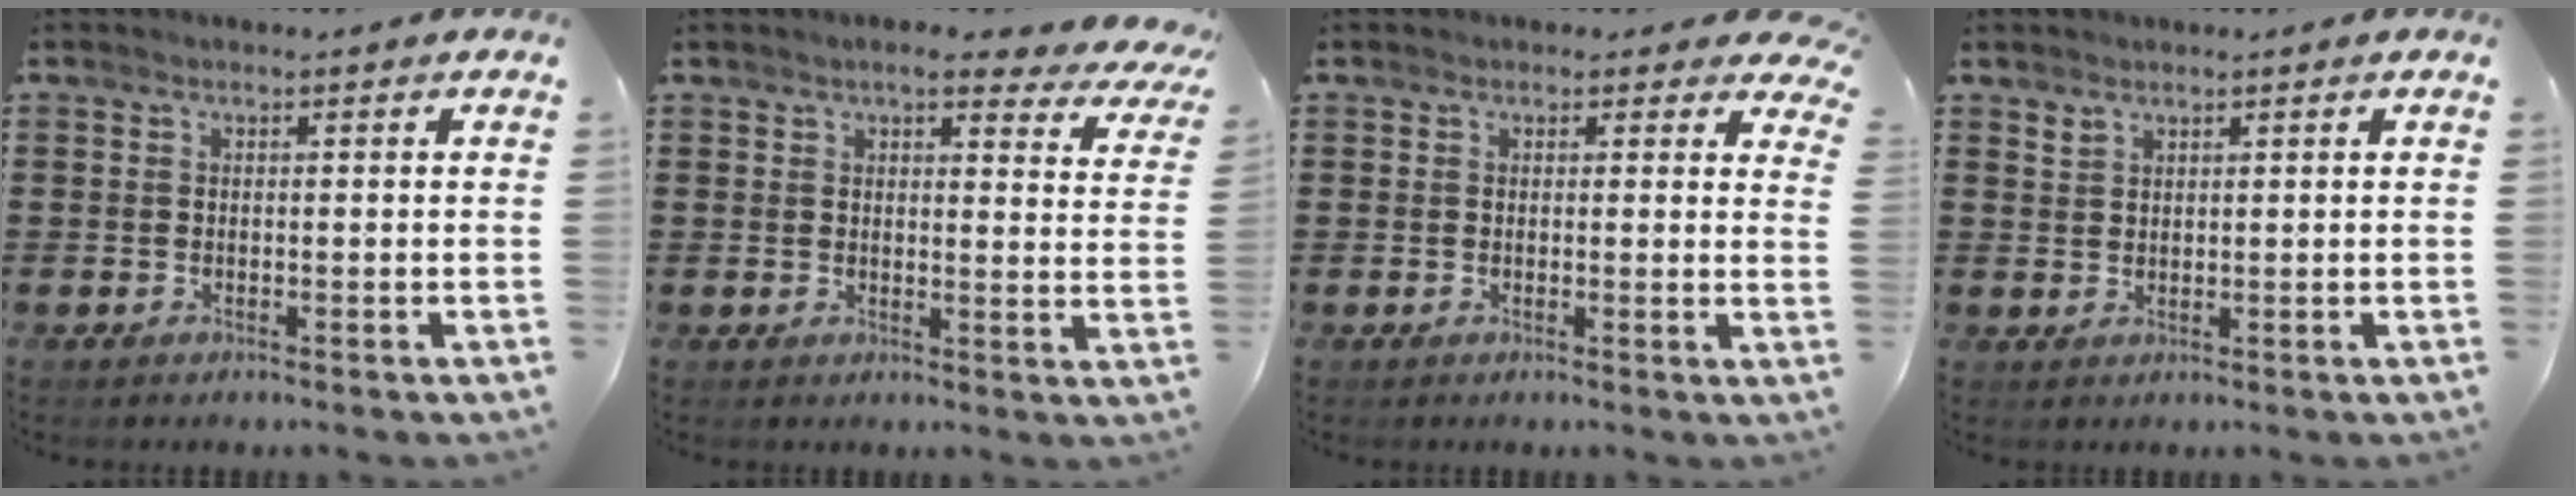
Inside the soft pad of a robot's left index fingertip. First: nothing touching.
{"total": 5.3, "force": [4.3, 0.6, 3.0], "torque": [-0.057, -0.016, 0.072]}
{"total": 1.9, "force": [1.6, 0.9, 0.6], "torque": [-0.002, -0.003, 0.026]}
{"total": 1.5, "force": [1.3, 0.7, 0.1], "torque": [-0.006, 0.000, 0.027]}